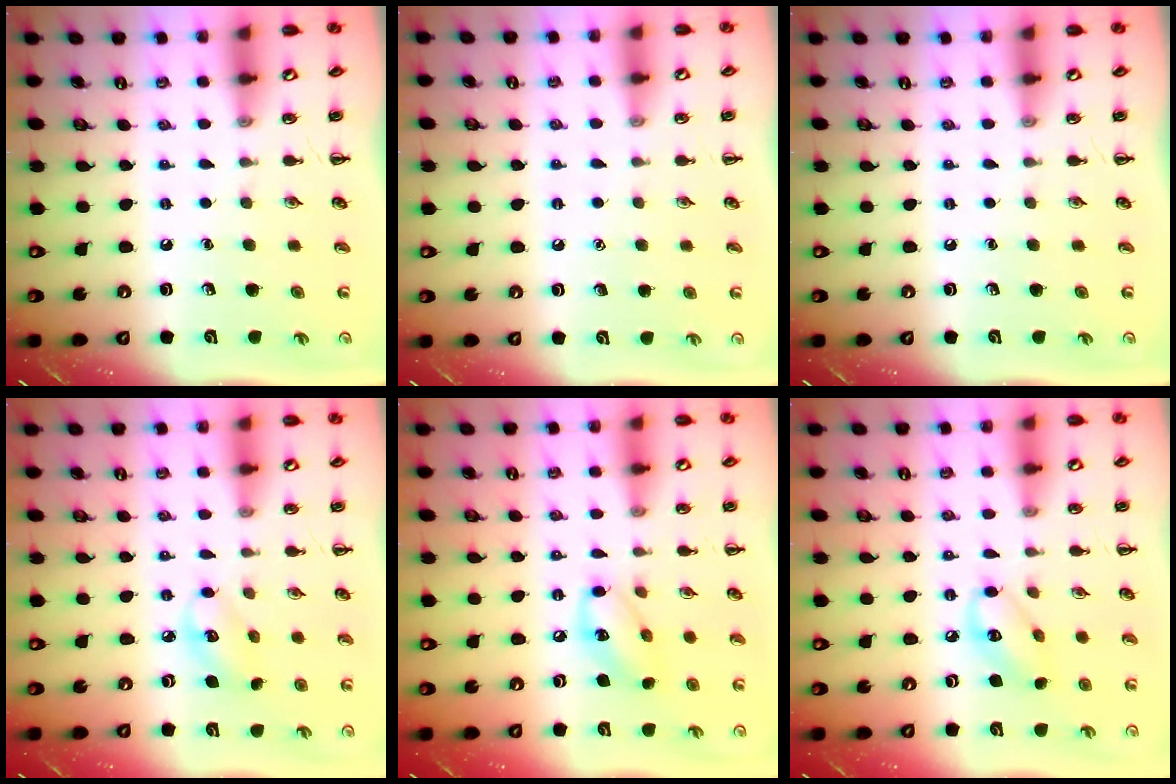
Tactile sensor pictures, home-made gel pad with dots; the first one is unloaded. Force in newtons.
{"total": 1.4, "press": 1.4, "slide": 0.1}
{"total": 0.0}
{"total": 5.9, "press": 5.8, "slide": 0.9}
{"total": 10.5, "press": 10.5, "slide": 1.0}
{"total": 7.4, "press": 7.3, "slide": 1.2}